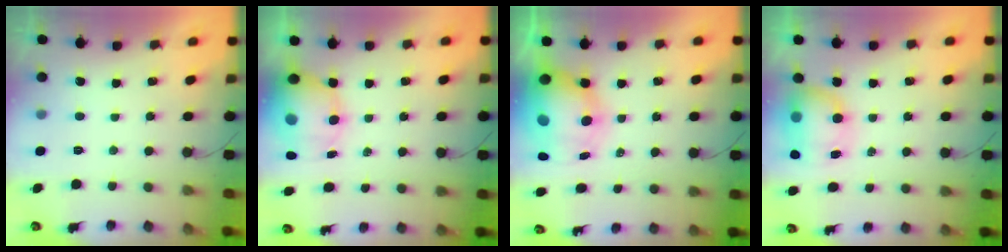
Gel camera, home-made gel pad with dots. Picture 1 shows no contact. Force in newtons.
{"total": 13.2, "press": 12.8, "slide": 3.1}
{"total": 13.6, "press": 13.2, "slide": 3.2}
{"total": 7.9, "press": 7.8, "slide": 1.1}